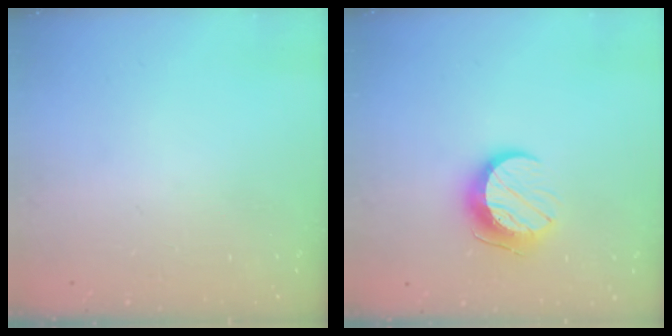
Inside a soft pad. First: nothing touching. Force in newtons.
{"total": 10.5, "press": 10.5, "slide": 0.8}